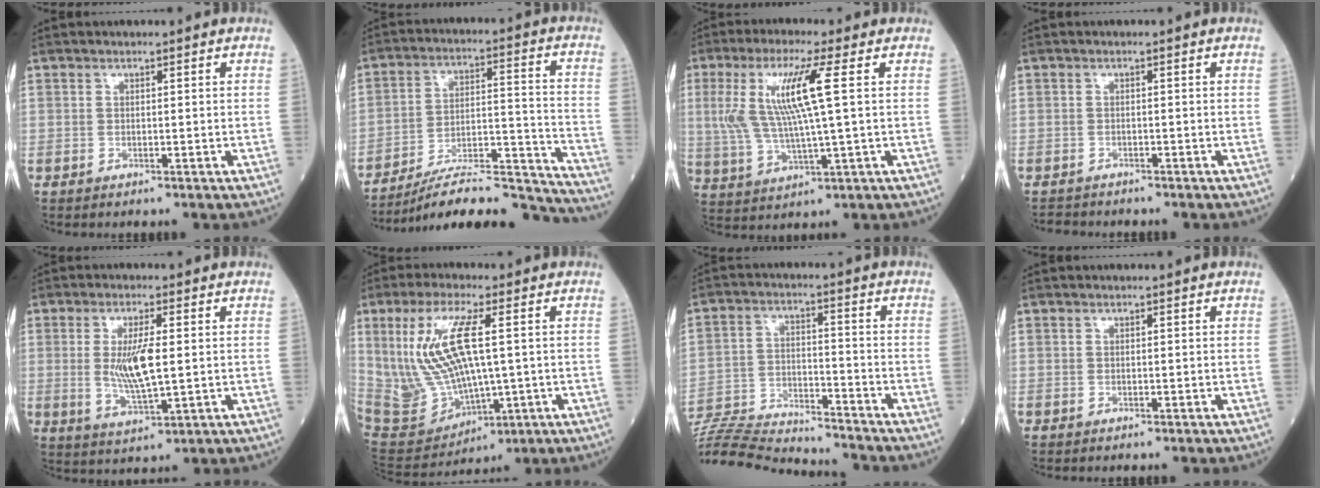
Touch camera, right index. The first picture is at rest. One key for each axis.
{"total": 19.4, "fx": -18.5, "fy": 0.4, "fz": 5.8, "tx": -0.080, "ty": 0.027, "tz": -0.285}
{"total": 11.1, "fx": 2.4, "fy": 0.0, "fz": 10.9, "tx": -0.245, "ty": 0.006, "tz": 0.048}
{"total": 2.0, "fx": -1.9, "fy": 0.5, "fz": -0.2, "tx": -0.001, "ty": -0.008, "tz": -0.034}
{"total": 7.5, "fx": 0.4, "fy": 0.9, "fz": 7.4, "tx": -0.156, "ty": -0.013, "tz": 0.011}
{"total": 16.1, "fx": 2.1, "fy": 5.4, "fz": 15.0, "tx": -0.325, "ty": 0.005, "tz": 0.065}
{"total": 18.5, "fx": -17.9, "fy": 0.8, "fz": 4.9, "tx": -0.107, "ty": -0.006, "tz": -0.287}
{"total": 0.0}